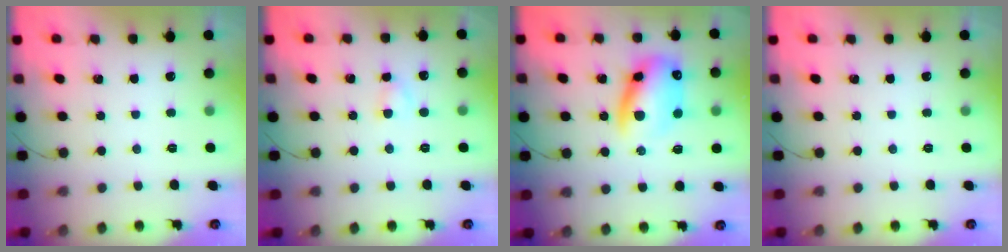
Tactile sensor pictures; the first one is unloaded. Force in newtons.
{"total": 2.8, "press": 2.6, "slide": 1.1}
{"total": 13.8, "press": 13.5, "slide": 2.9}
{"total": 0.0}